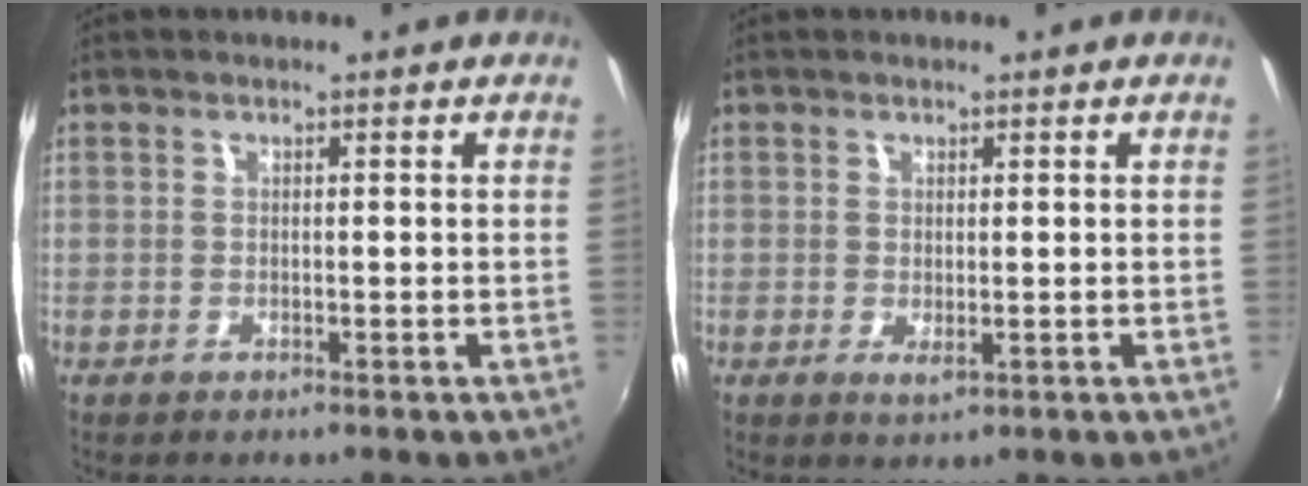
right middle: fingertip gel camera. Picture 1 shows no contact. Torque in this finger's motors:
{"motor_torque": [0.03, -0.02, 0.02, 0.01]}